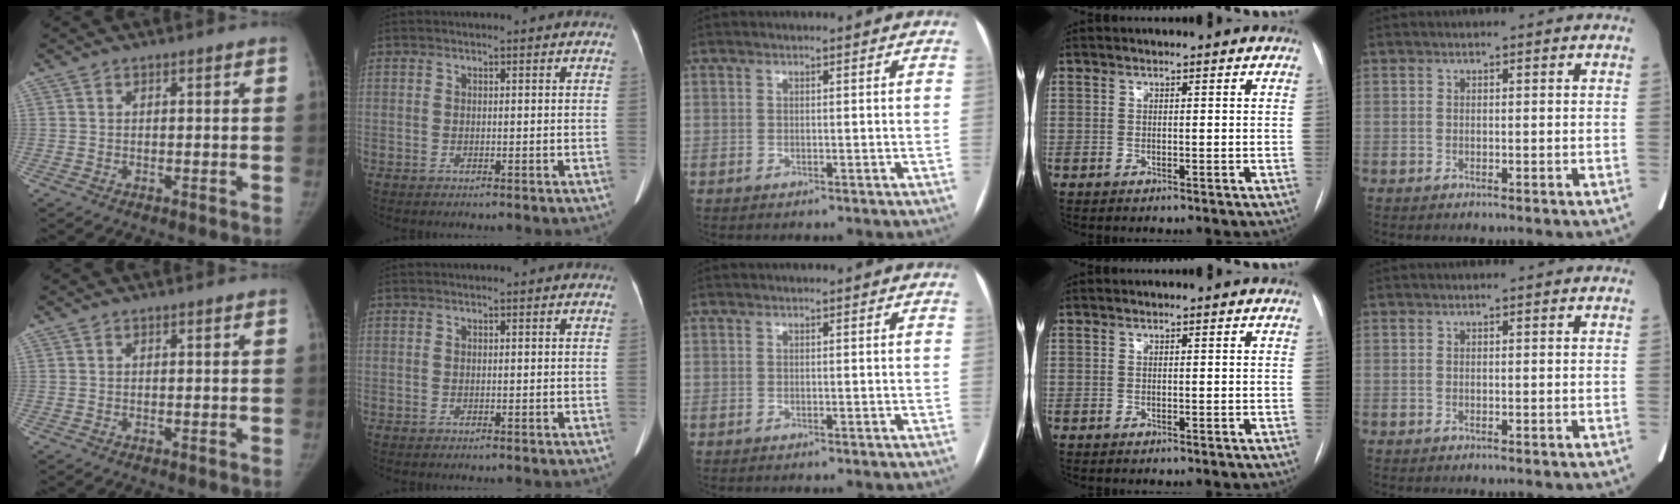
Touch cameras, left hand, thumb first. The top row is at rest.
{}